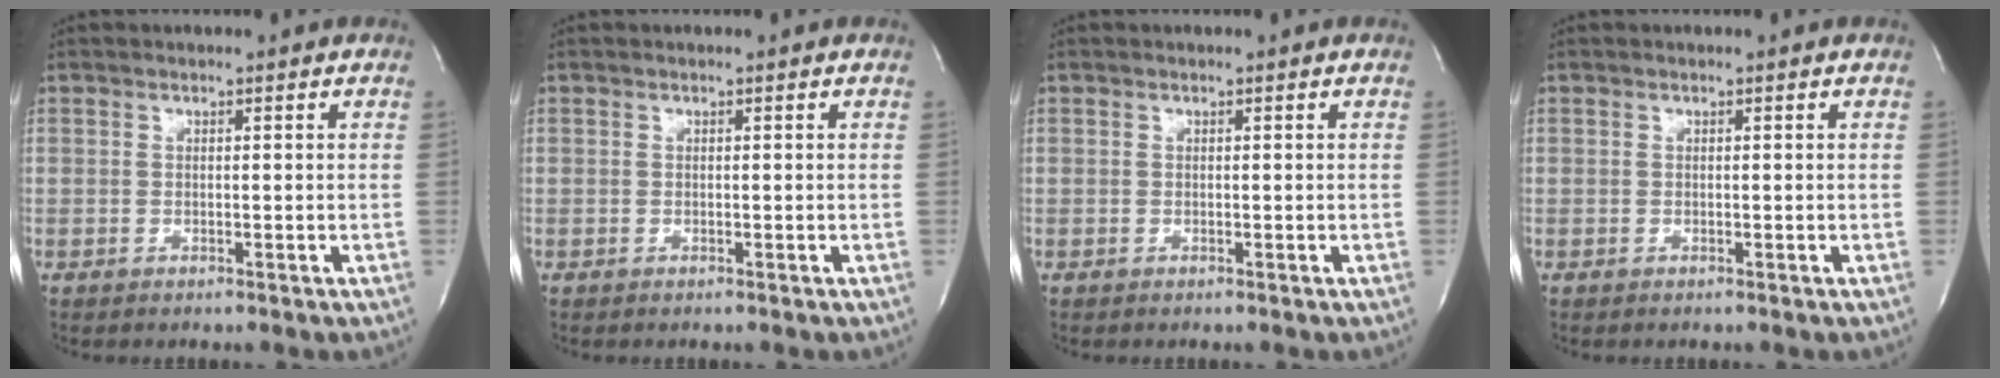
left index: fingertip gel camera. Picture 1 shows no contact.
{"total": 0.0}
{"total": 0.0}
{"total": 0.0}